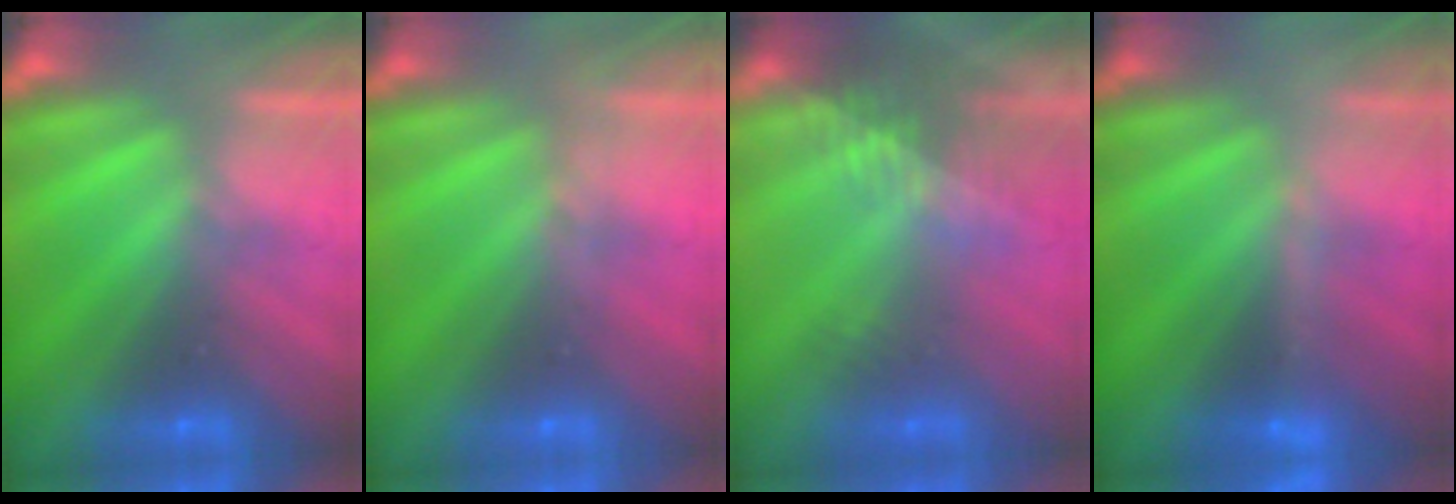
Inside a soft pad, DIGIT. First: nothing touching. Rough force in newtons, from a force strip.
{"total": 3.4}
{"total": 2.4}
{"total": 3.2}